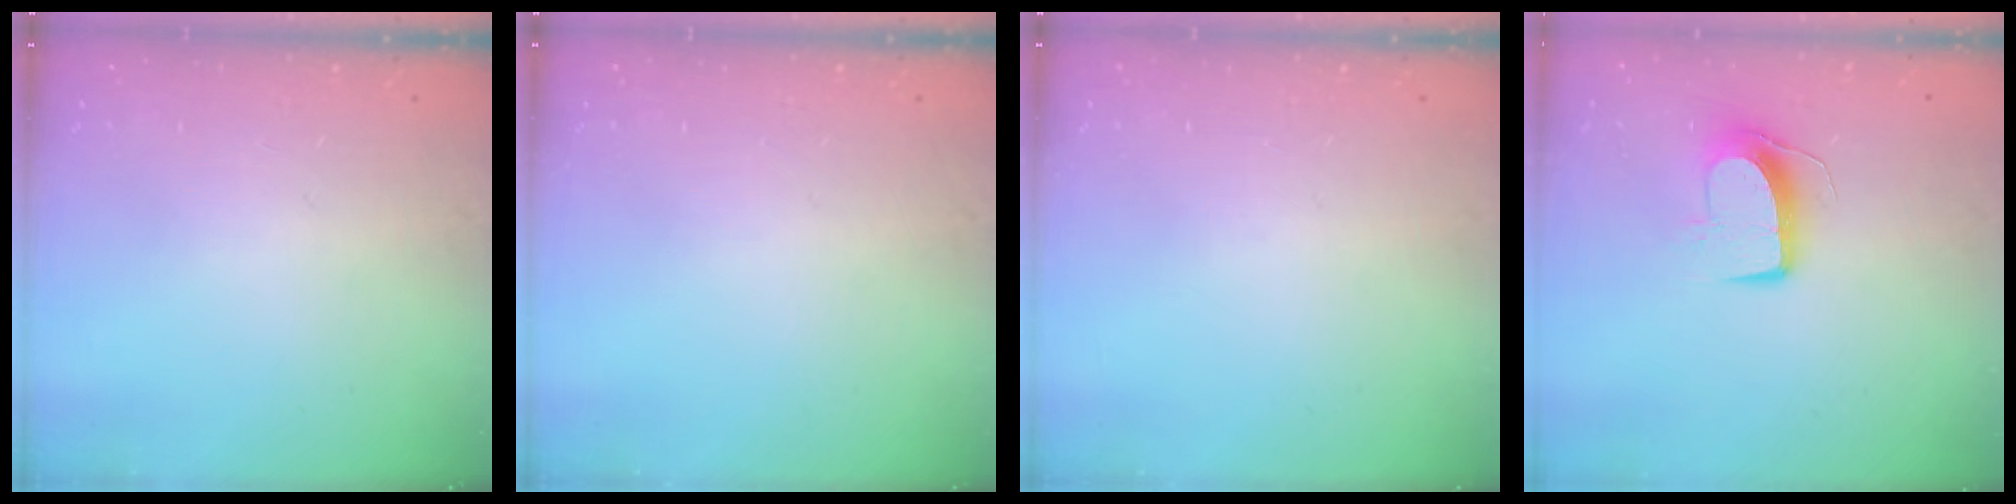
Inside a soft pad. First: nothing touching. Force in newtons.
{"total": 0.0}
{"total": 0.0}
{"total": 10.1, "press": 10.1, "slide": 0.1}